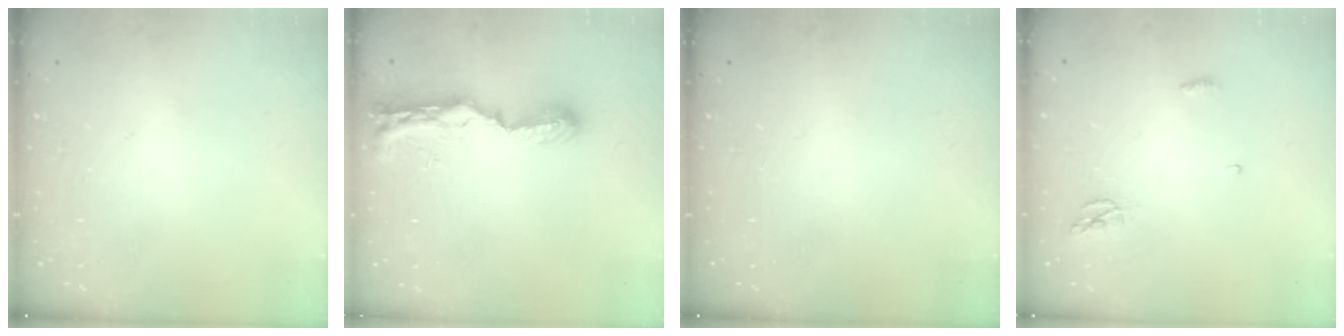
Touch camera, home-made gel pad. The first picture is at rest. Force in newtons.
{"total": 8.3, "press": 8.3, "slide": 0.6}
{"total": 0.0}
{"total": 3.6, "press": 3.6, "slide": 0.3}